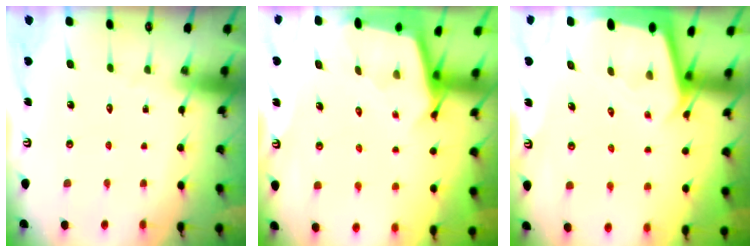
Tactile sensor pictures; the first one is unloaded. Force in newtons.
{"total": 4.4, "press": 4.3, "slide": 0.3}
{"total": 2.3, "press": 2.3, "slide": 0.1}